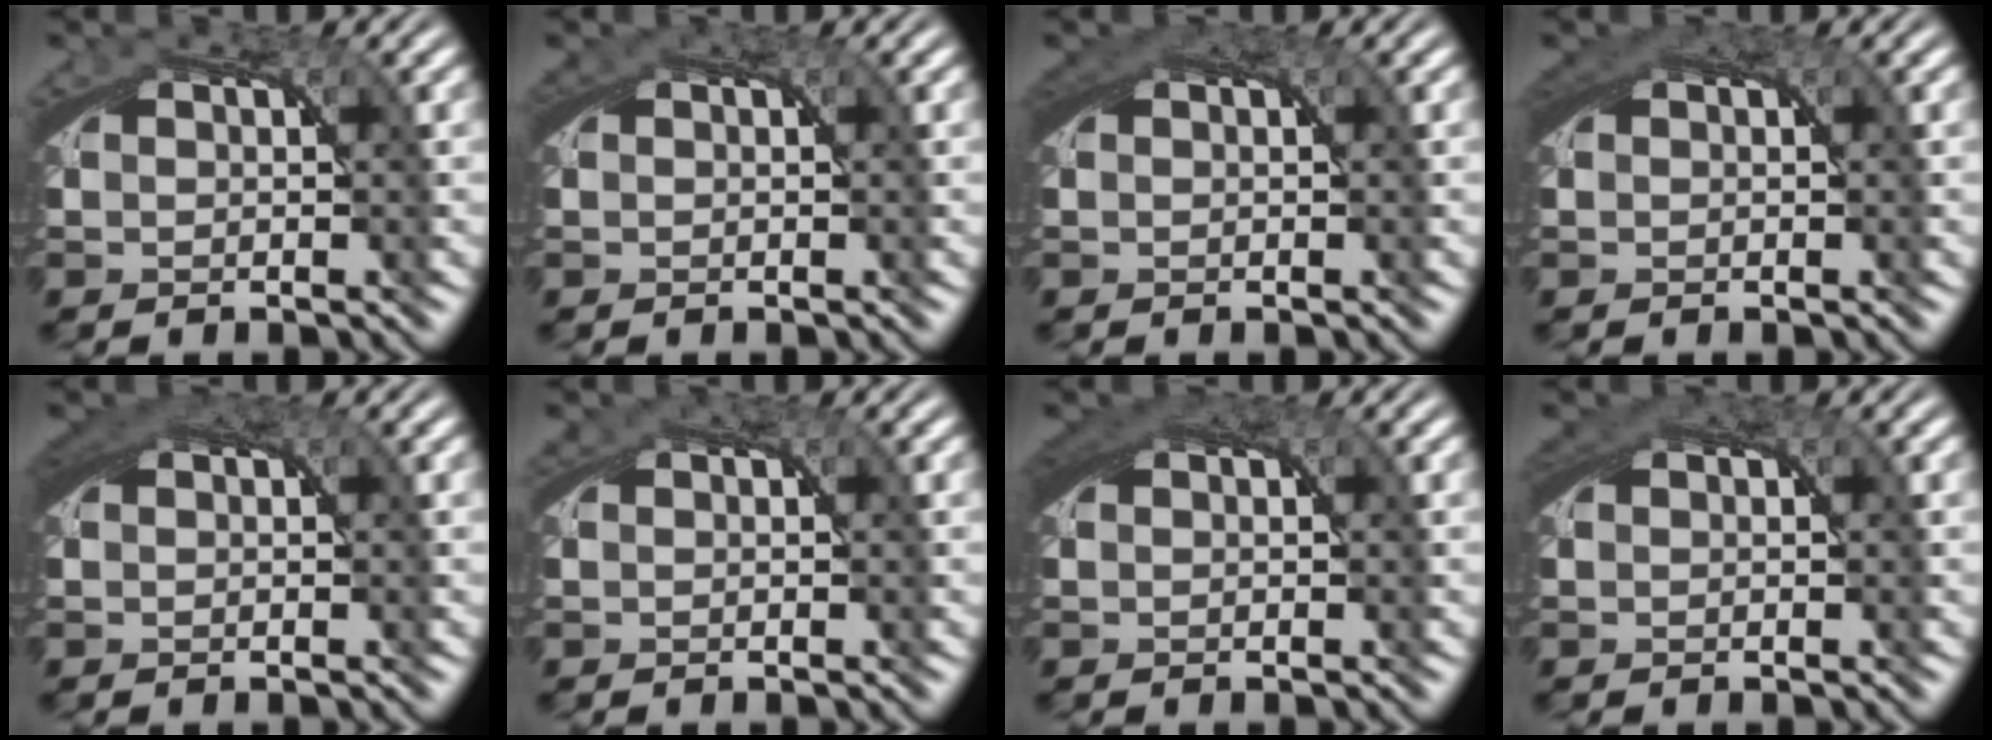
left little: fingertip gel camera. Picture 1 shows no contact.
{"total": 0.5, "force": [0.3, 0.4, 0.3], "torque": [-0.005, -0.001, 0.003]}
{"total": 1.4, "force": [0.5, 0.9, 0.9], "torque": [-0.018, -0.001, 0.008]}
{"total": 1.3, "force": [0.6, 0.8, 0.9], "torque": [-0.017, -0.001, 0.008]}
{"total": 1.7, "force": [0.6, 1.0, 1.2], "torque": [-0.026, -0.002, 0.011]}
{"total": 0.0}
{"total": 1.7, "force": [0.6, 1.0, 1.3], "torque": [-0.026, -0.002, 0.010]}
{"total": 1.1, "force": [0.5, 0.7, 0.7], "torque": [-0.013, -0.001, 0.007]}